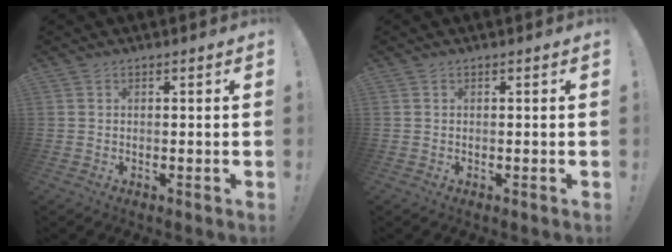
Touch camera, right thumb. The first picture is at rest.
{"total": 0.0}